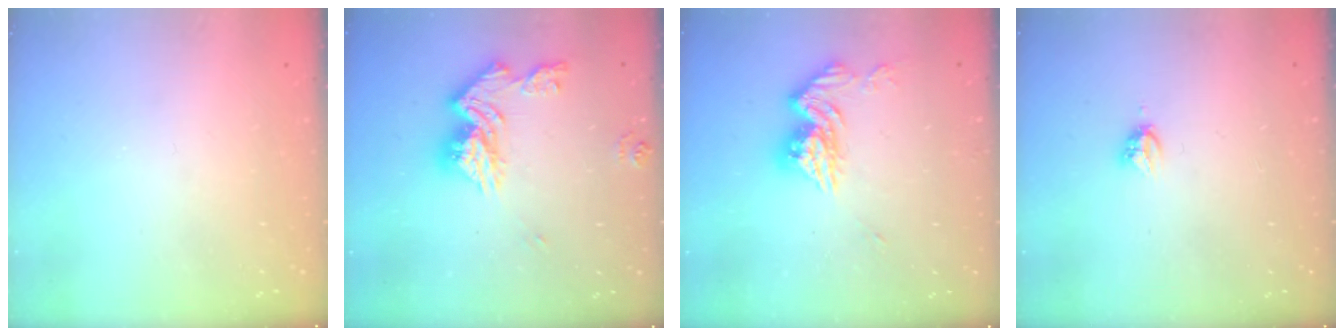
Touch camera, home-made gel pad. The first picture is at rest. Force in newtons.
{"total": 14.3, "press": 14.2, "slide": 1.5}
{"total": 12.8, "press": 12.8, "slide": 1.1}
{"total": 3.9, "press": 3.9, "slide": 0.4}